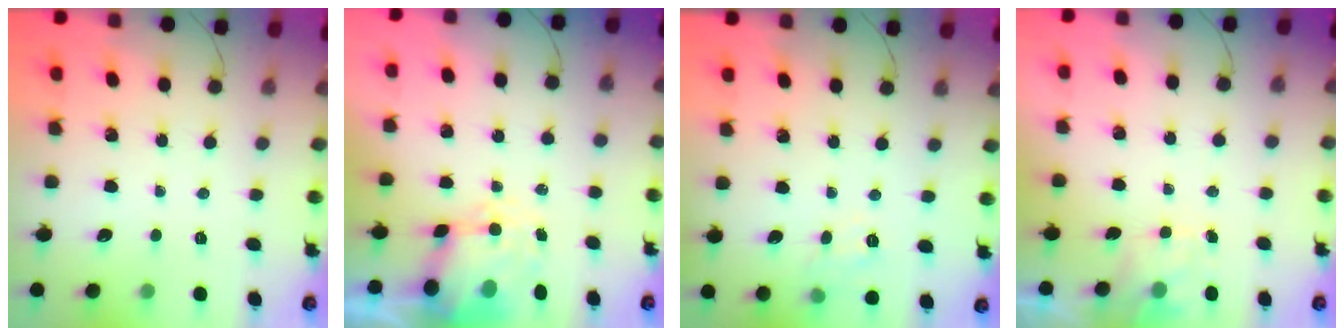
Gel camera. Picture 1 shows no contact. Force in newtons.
{"total": 8.9, "press": 8.7, "slide": 1.6}
{"total": 7.8, "press": 7.8, "slide": 0.9}
{"total": 2.5, "press": 2.1, "slide": 1.4}